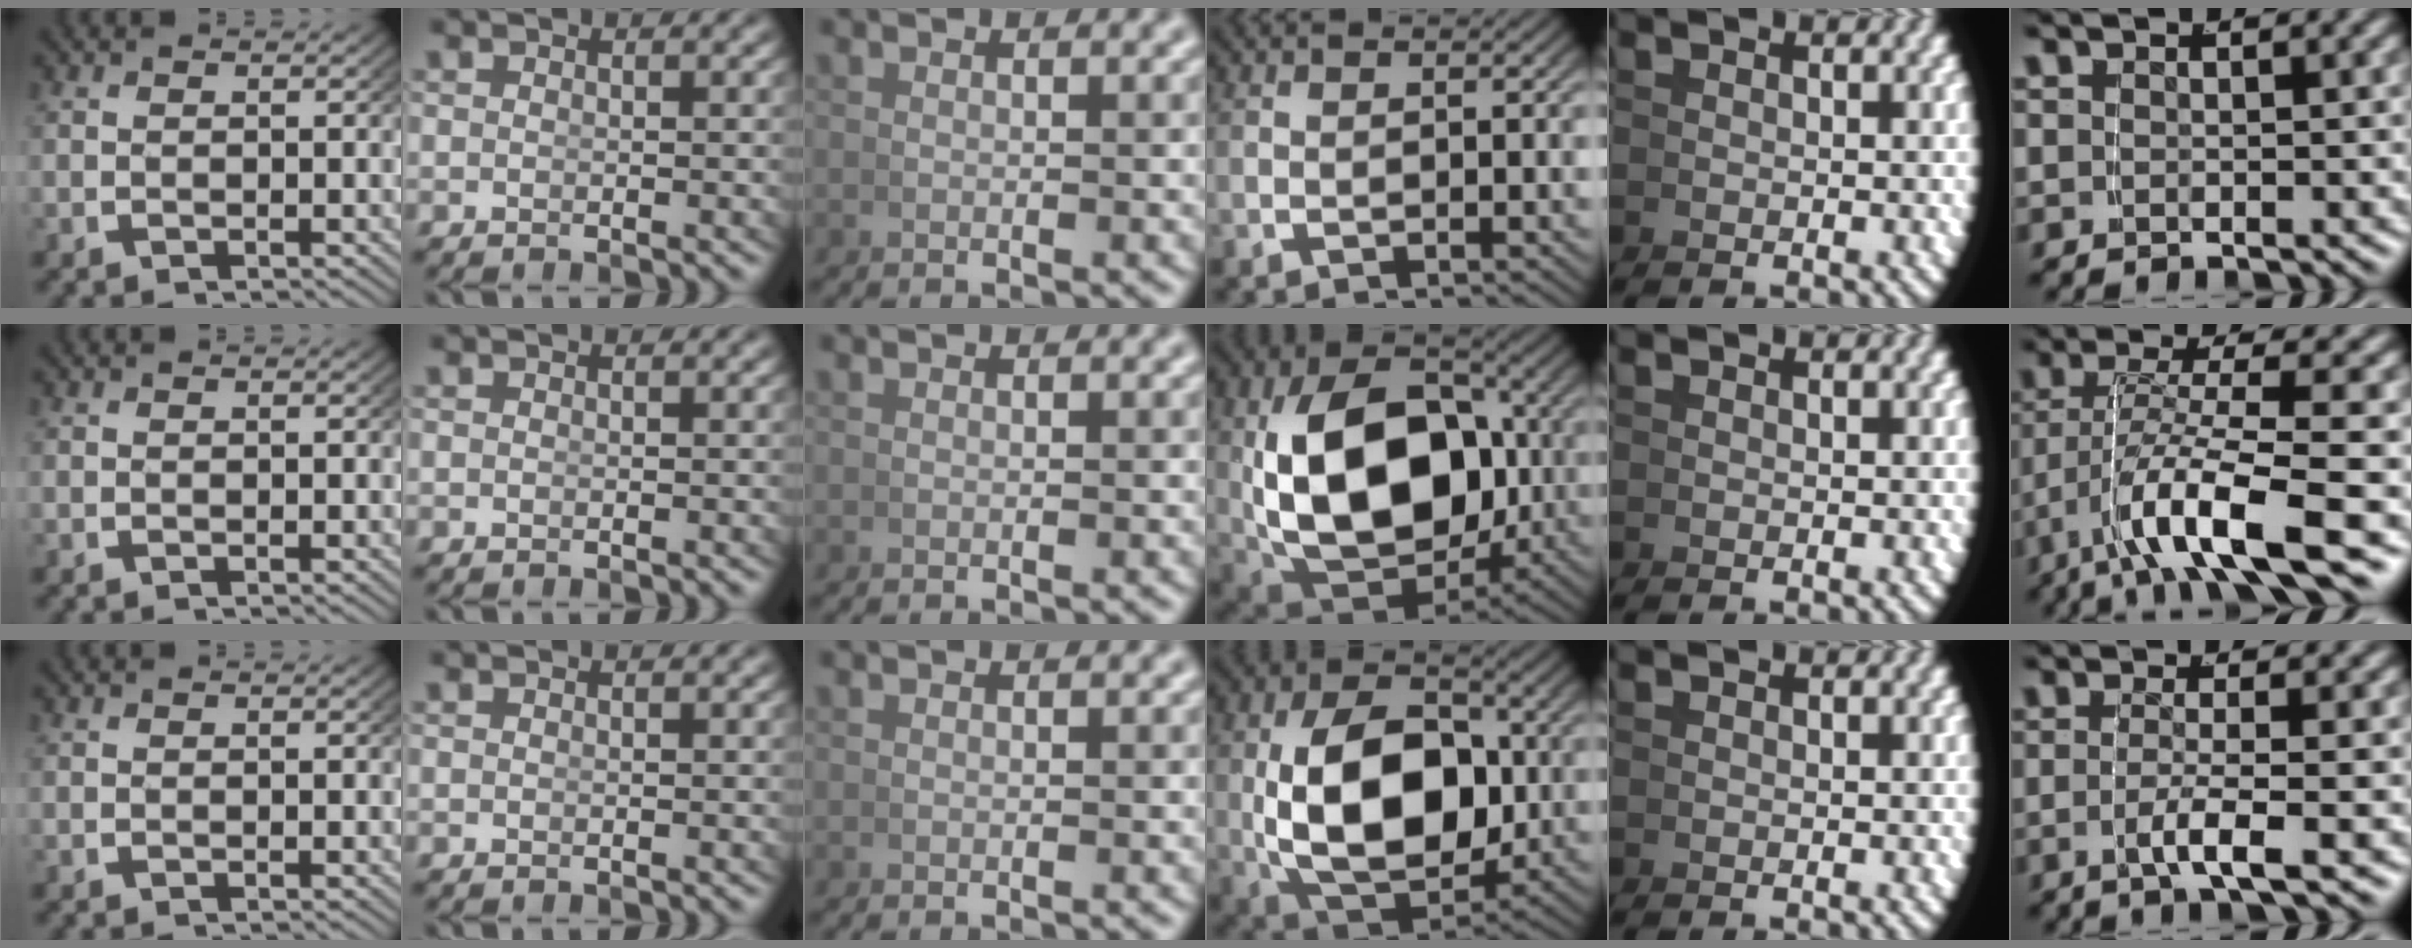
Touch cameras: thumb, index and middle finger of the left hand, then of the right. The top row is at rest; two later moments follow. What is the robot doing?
{"motion": "lift_and_place", "object": "bowl"}